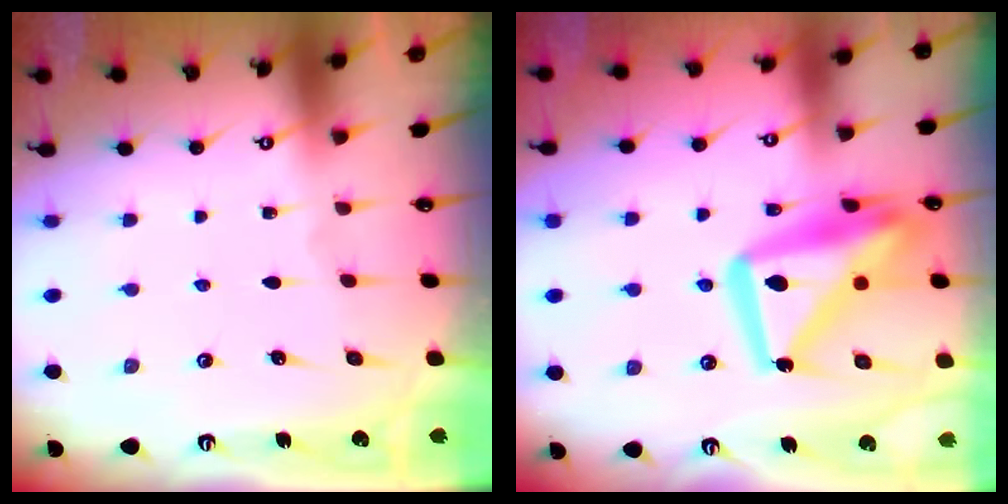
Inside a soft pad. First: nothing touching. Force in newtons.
{"total": 19.0, "press": 18.9, "slide": 2.4}